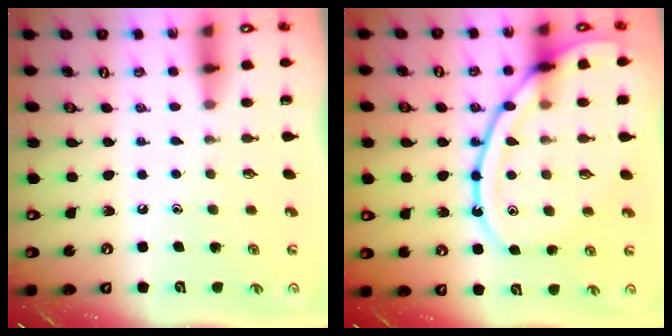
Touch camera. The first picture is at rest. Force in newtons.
{"total": 17.9, "press": 17.8, "slide": 1.6}